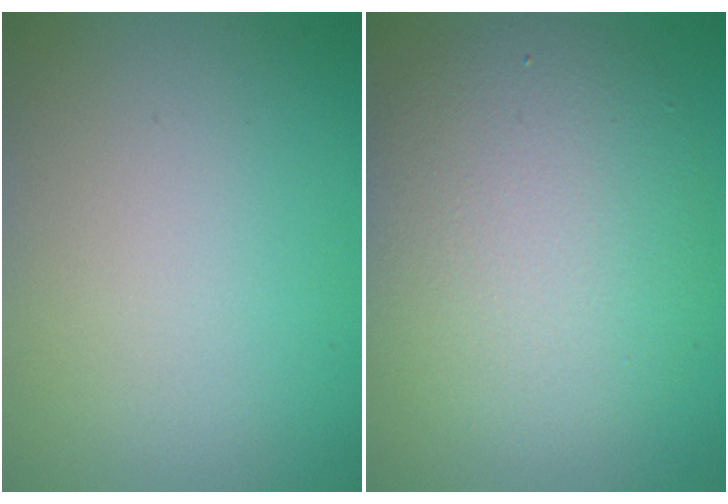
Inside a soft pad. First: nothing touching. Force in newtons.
{"total": 6.4, "press": 6.4, "slide": 0.2}